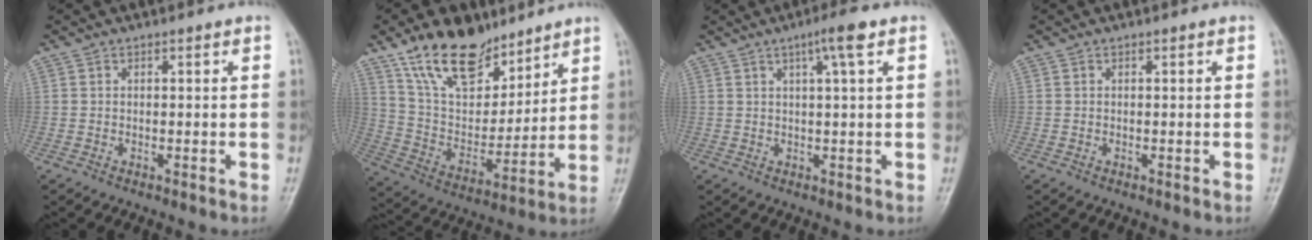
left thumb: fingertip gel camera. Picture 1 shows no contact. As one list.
[{"total": 18.1, "force": [12.5, 9.5, 9.1], "torque": [-0.108, -0.060, 0.232]}, {"total": 4.3, "force": [2.1, -0.1, 3.8], "torque": [-0.066, -0.002, 0.036]}, {"total": 0.0}]